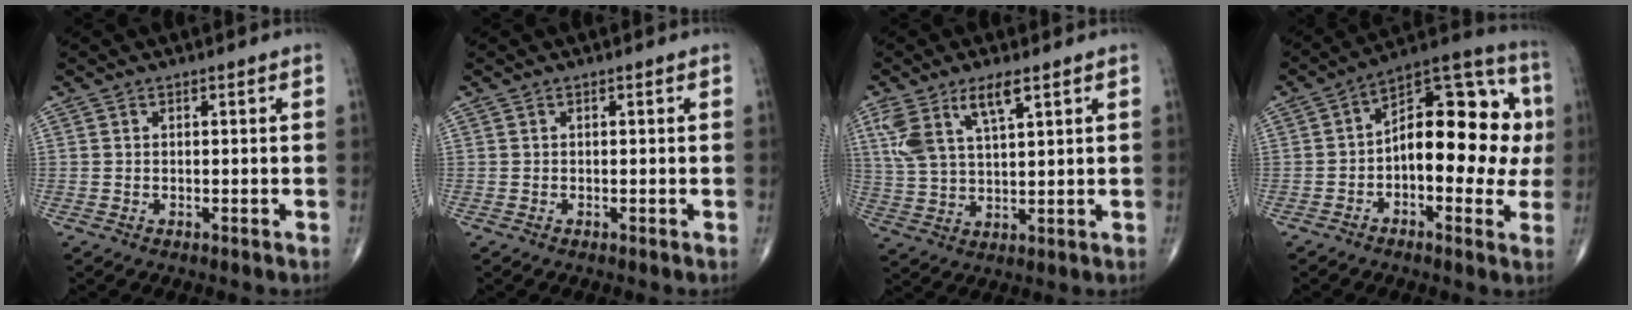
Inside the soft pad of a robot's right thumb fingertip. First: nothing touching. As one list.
[{"total": 0.0}, {"total": 9.3, "force": [4.9, 3.3, 7.2], "torque": [-0.155, -0.013, 0.105]}, {"total": 18.4, "force": [-0.4, 9.7, 15.6], "torque": [-0.183, 0.041, -0.015]}]